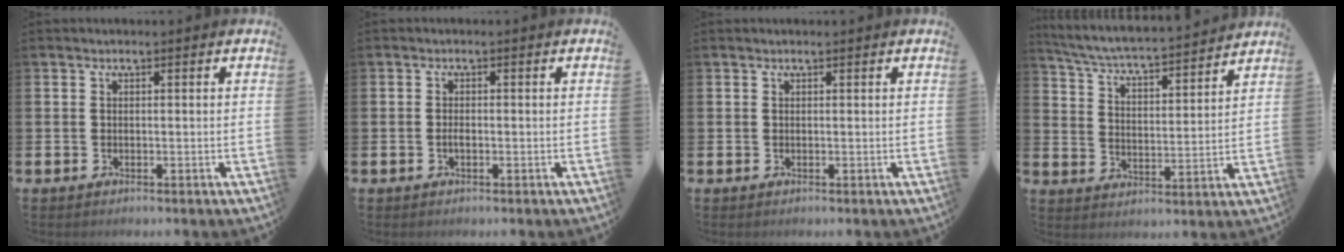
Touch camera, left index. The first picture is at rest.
{"total": 1.0, "force": [-0.3, 0.4, 0.9], "torque": [-0.011, -0.002, -0.008]}
{"total": 0.0}
{"total": 5.3, "force": [5.2, 0.0, 1.3], "torque": [-0.052, -0.047, 0.083]}